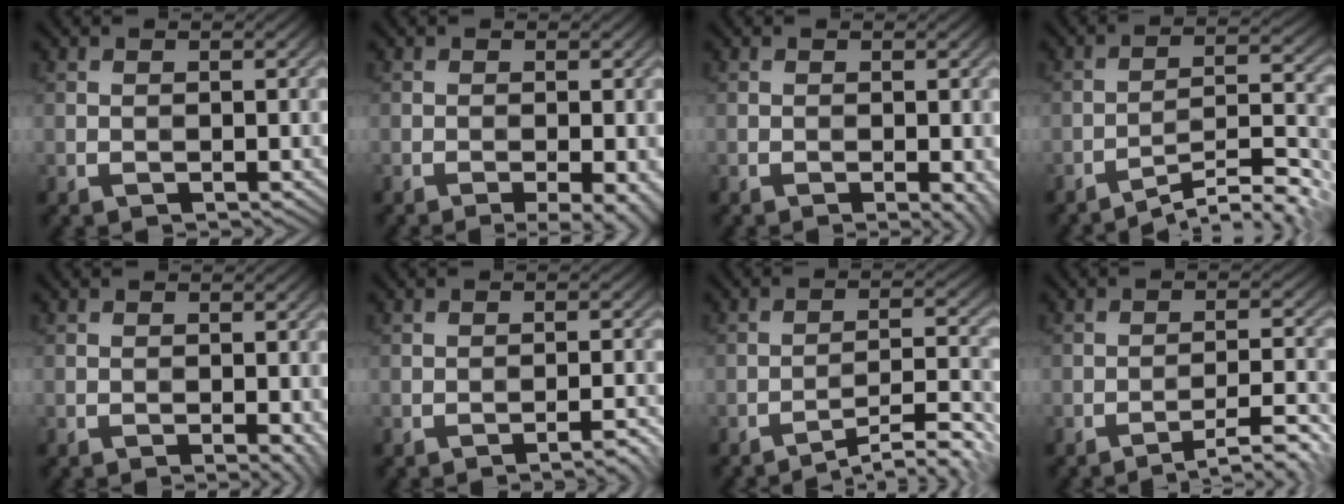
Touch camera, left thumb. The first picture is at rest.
{"total": 4.0, "force": [-1.8, 0.9, 3.4], "torque": [-0.045, -0.003, -0.025]}
{"total": 1.6, "force": [-0.6, 0.3, 1.5], "torque": [-0.020, -0.003, -0.008]}
{"total": 9.0, "force": [-6.8, 1.4, 5.7], "torque": [-0.094, 0.011, -0.110]}
{"total": 1.3, "force": [-0.5, 0.3, 1.2], "torque": [-0.016, -0.003, -0.007]}
{"total": 2.6, "force": [-1.9, 0.3, 1.7], "torque": [-0.022, 0.009, -0.032]}
{"total": 7.7, "force": [-6.0, 1.0, 4.6], "torque": [-0.080, 0.017, -0.092]}
{"total": 6.2, "force": [-4.5, 0.8, 4.1], "torque": [-0.069, 0.015, -0.067]}